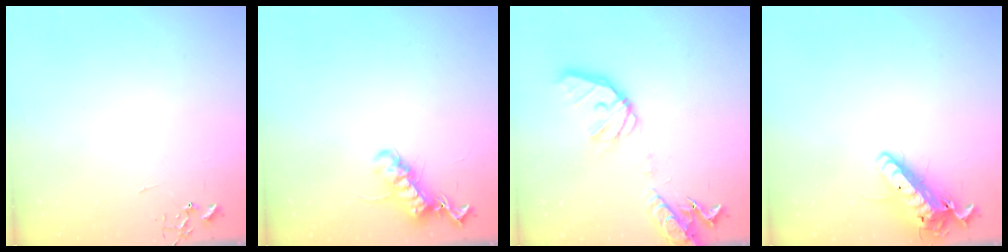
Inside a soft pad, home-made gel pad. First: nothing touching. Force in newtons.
{"total": 13.0, "press": 13.0, "slide": 0.3}
{"total": 17.8, "press": 17.5, "slide": 3.0}
{"total": 15.6, "press": 15.4, "slide": 2.8}